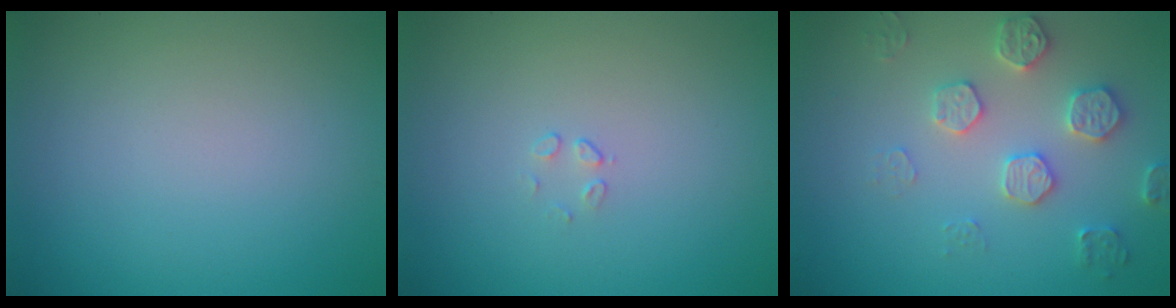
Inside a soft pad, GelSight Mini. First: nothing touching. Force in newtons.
{"total": 0.5, "press": 0.2, "slide": 0.5}
{"total": 3.6, "press": 3.5, "slide": 0.8}